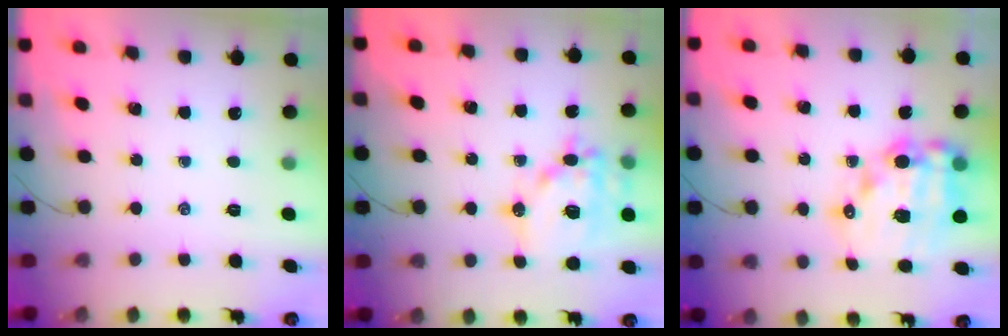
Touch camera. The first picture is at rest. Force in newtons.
{"total": 16.2, "press": 15.9, "slide": 3.2}
{"total": 17.0, "press": 16.6, "slide": 3.7}